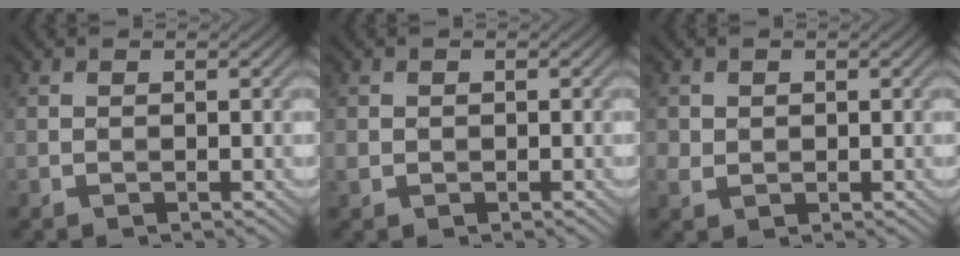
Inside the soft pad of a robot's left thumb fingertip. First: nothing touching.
{"total": 1.0, "force": [0.0, 1.0, 0.3], "torque": [-0.012, -0.003, 0.000]}
{"total": 1.8, "force": [0.4, 1.6, 0.6], "torque": [-0.023, -0.002, 0.008]}